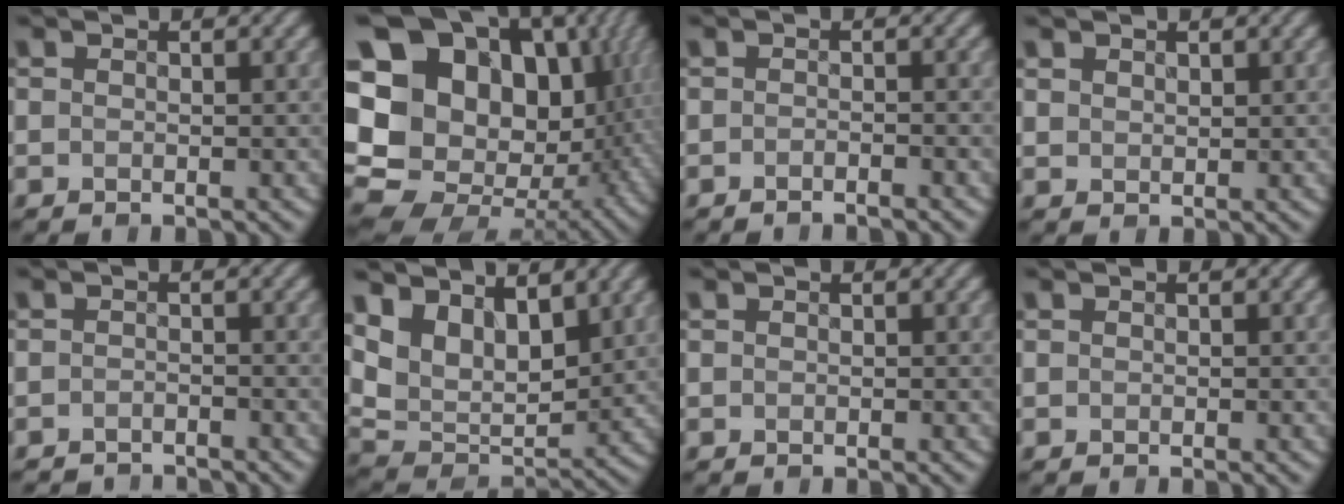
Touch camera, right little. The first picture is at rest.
{"total": 22.0, "force": [3.9, 17.5, 12.8], "torque": [-0.275, 0.021, 0.072]}
{"total": 1.0, "force": [-0.9, 0.0, 0.4], "torque": [-0.007, 0.004, -0.017]}
{"total": 1.2, "force": [0.9, 0.6, 0.3], "torque": [-0.008, 0.003, 0.020]}
{"total": 2.7, "force": [-2.7, 0.3, 0.3], "torque": [-0.003, -0.005, -0.047]}
{"total": 6.9, "force": [4.2, 3.7, 4.1], "torque": [-0.085, -0.005, 0.074]}
{"total": 0.0}
{"total": 0.0}